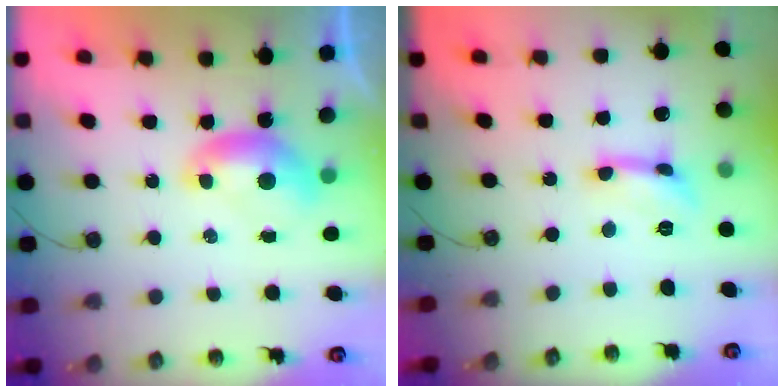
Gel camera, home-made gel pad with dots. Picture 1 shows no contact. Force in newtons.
{"total": 1.3, "press": 1.3, "slide": 0.2}